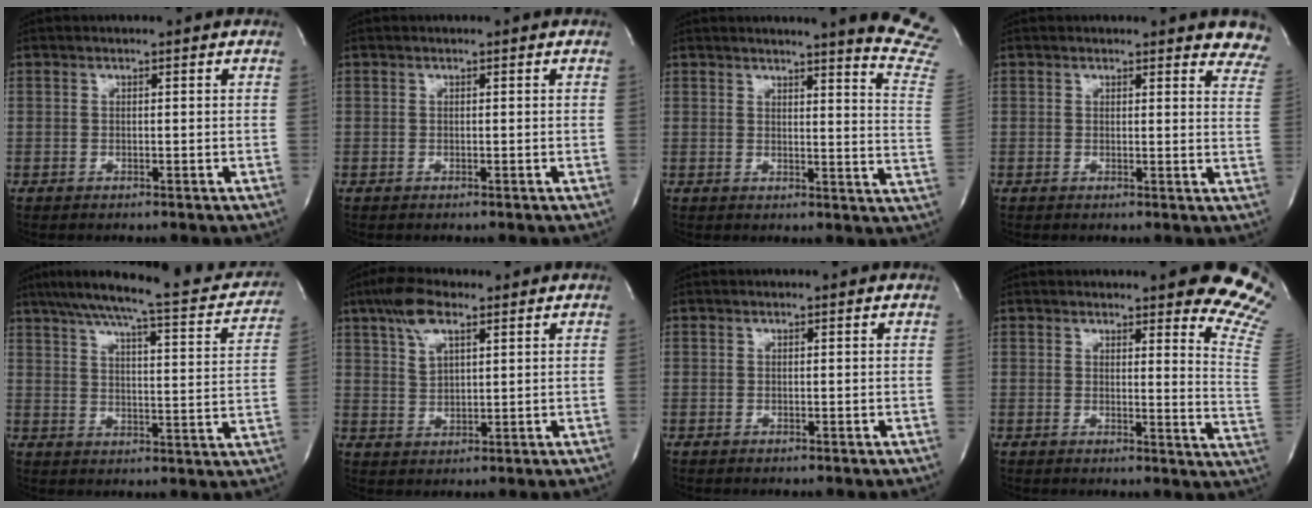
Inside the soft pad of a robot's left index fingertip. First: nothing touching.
{"total": 0.0}
{"total": 13.5, "force": [12.4, -1.4, 5.0], "torque": [-0.059, -0.134, 0.114]}
{"total": 6.4, "force": [5.8, 2.0, 1.8], "torque": [0.013, -0.026, 0.032]}
{"total": 22.1, "force": [19.2, 3.3, 10.5], "torque": [-0.158, -0.014, 0.238]}
{"total": 7.0, "force": [4.2, 2.5, 4.9], "torque": [-0.101, 0.008, 0.081]}
{"total": 0.0}
{"total": 12.1, "force": [9.7, 1.0, 7.2], "torque": [-0.067, -0.077, 0.081]}